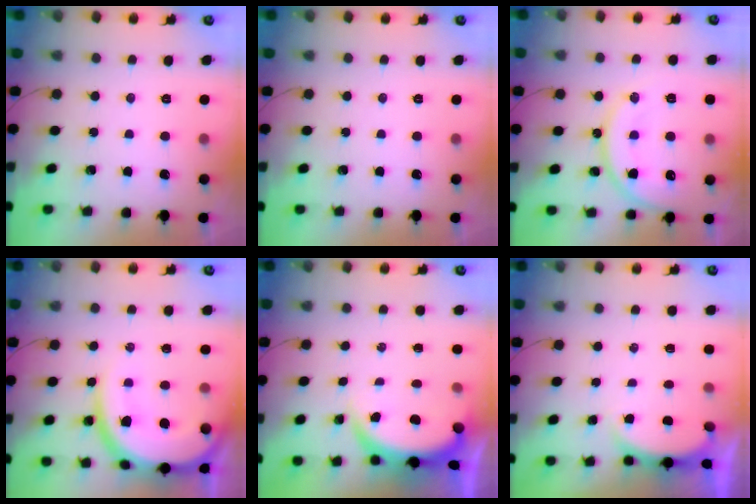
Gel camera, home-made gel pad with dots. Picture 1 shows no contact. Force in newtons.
{"total": 0.0}
{"total": 13.9, "press": 13.8, "slide": 0.8}
{"total": 15.2, "press": 15.2, "slide": 1.1}
{"total": 3.8, "press": 3.8, "slide": 0.5}
{"total": 2.6, "press": 2.6, "slide": 0.6}